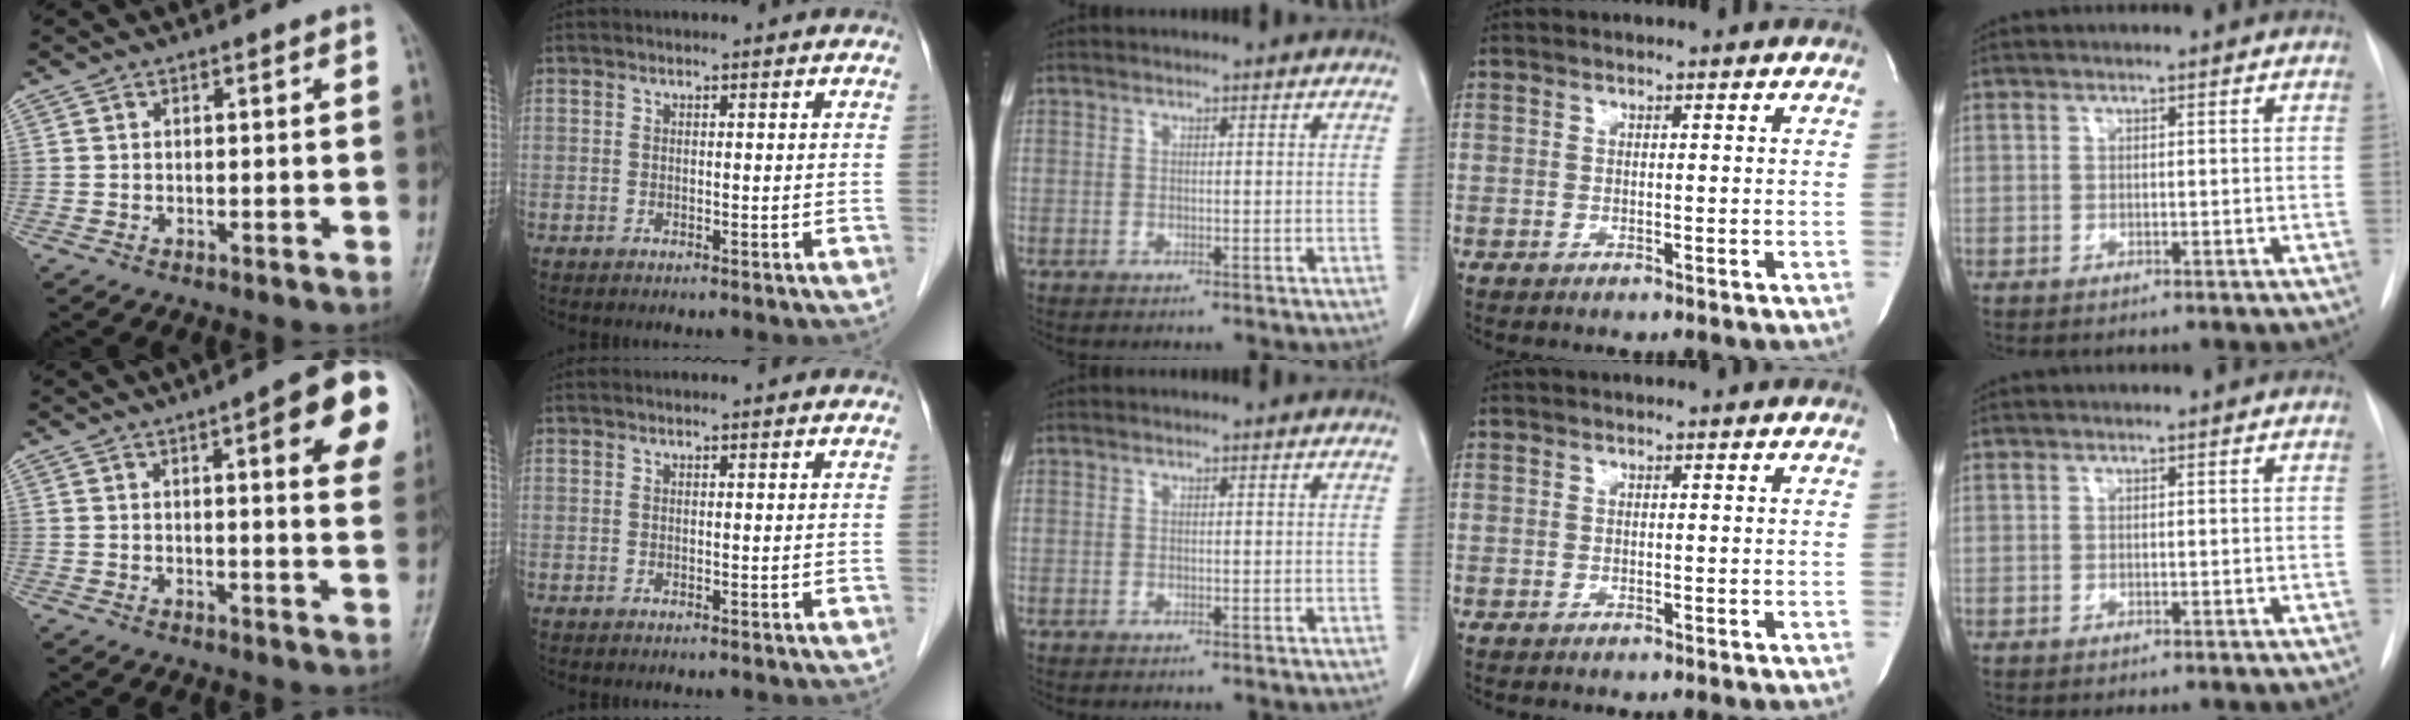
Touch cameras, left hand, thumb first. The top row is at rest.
{"thumb": {"total": 14.0, "force": [5.3, 3.0, 12.6], "torque": [-0.128, -0.012, 0.056]}, "index": {"total": 1.3, "force": [1.2, 0.1, 0.3], "torque": [-0.010, 0.009, 0.014]}}